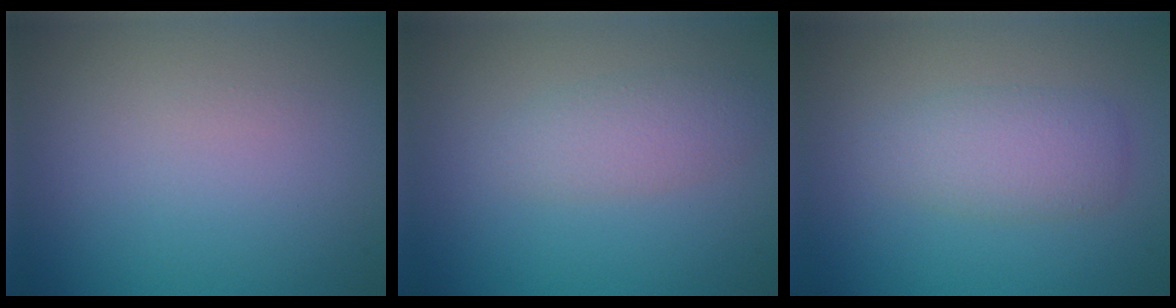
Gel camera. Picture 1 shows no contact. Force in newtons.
{"total": 2.2, "press": 2.2, "slide": 0.1}
{"total": 3.0, "press": 3.0, "slide": 0.1}